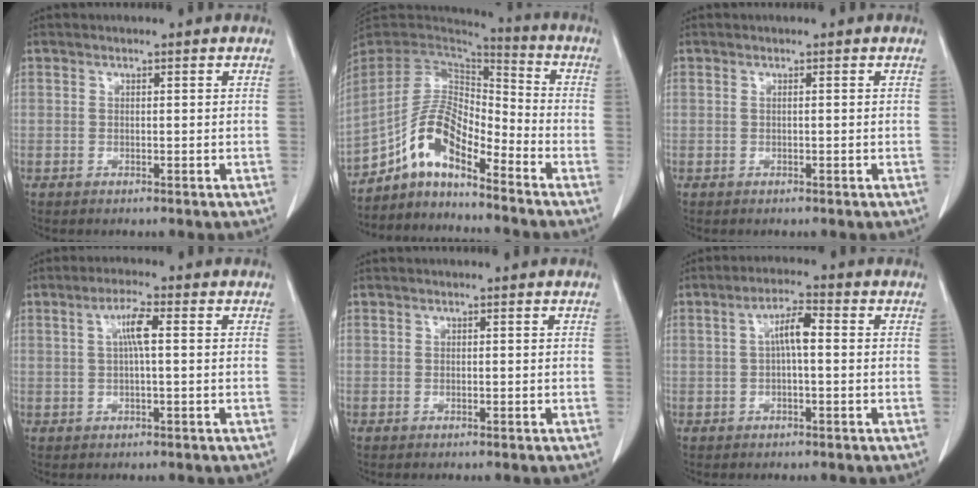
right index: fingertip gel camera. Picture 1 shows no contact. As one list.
[{"total": 11.1, "force": [-7.6, 3.3, 7.5], "torque": [-0.150, 0.028, -0.142]}, {"total": 0.0}, {"total": 4.0, "force": [0.8, 0.3, 4.0], "torque": [-0.074, 0.008, 0.013]}, {"total": 0.0}, {"total": 4.5, "force": [0.4, 0.9, 4.4], "torque": [-0.080, 0.013, 0.004]}]